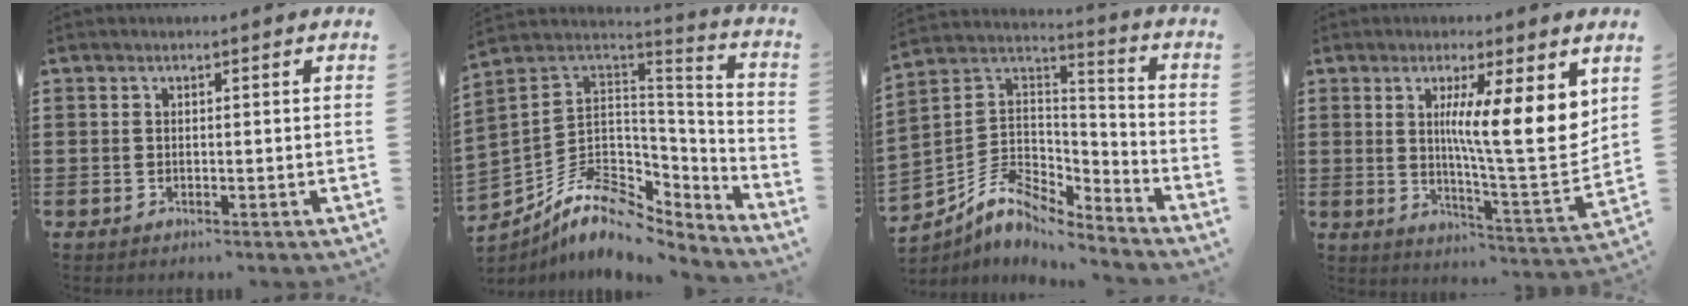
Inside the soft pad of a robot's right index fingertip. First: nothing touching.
{"total": 10.1, "force": [-6.2, 6.2, 4.9], "torque": [-0.114, 0.005, -0.114]}
{"total": 7.4, "force": [-5.8, 3.9, 2.5], "torque": [-0.071, 0.003, -0.116]}
{"total": 11.6, "force": [3.9, 1.6, 10.8], "torque": [-0.168, -0.023, 0.055]}